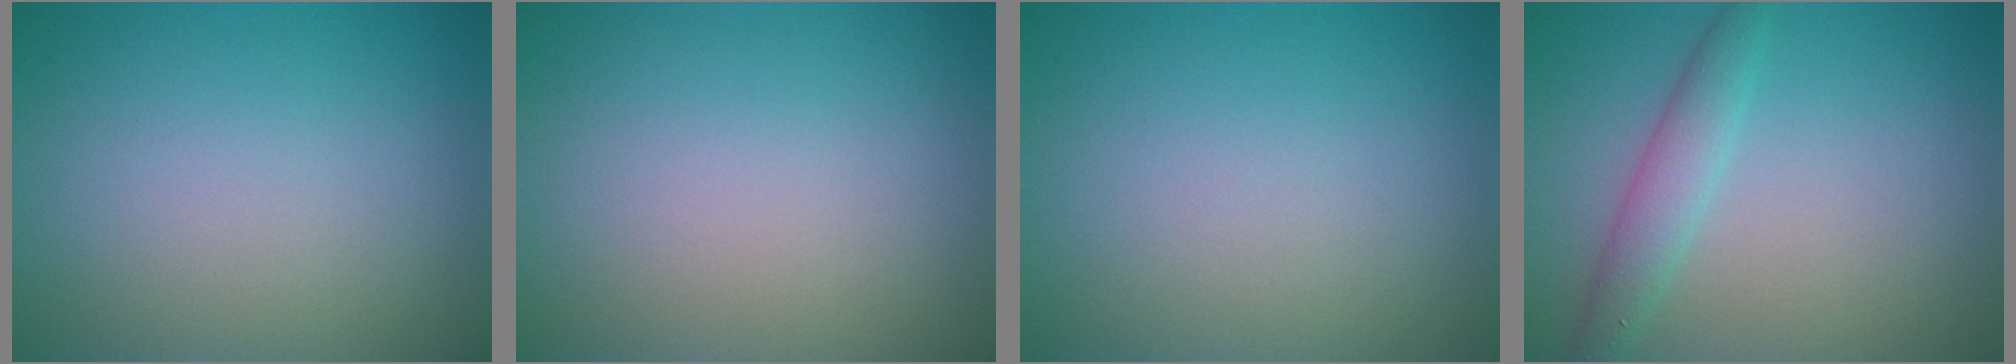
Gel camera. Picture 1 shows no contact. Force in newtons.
{"total": 0.0}
{"total": 0.0}
{"total": 2.5, "press": 2.5, "slide": 0.0}